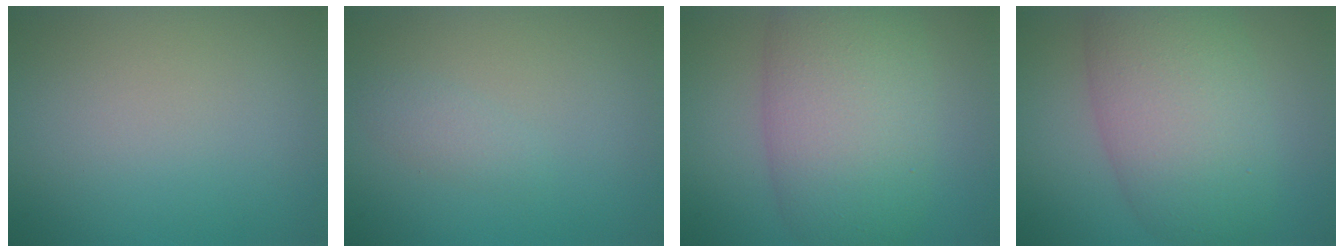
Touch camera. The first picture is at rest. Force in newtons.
{"total": 1.2, "press": 1.2, "slide": 0.1}
{"total": 9.9, "press": 9.9, "slide": 0.3}
{"total": 9.5, "press": 9.5, "slide": 0.5}